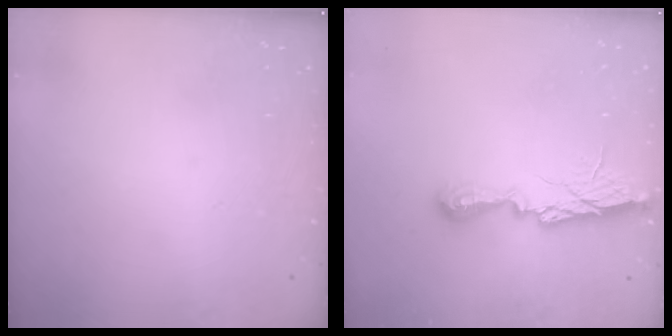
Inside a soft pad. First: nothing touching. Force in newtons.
{"total": 11.0, "press": 11.0, "slide": 0.4}